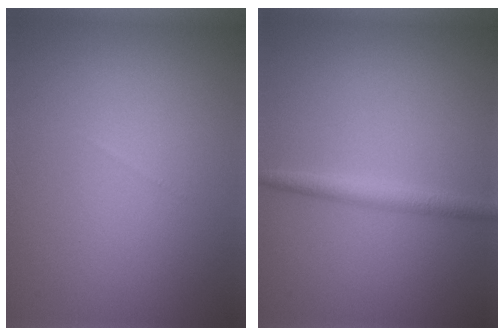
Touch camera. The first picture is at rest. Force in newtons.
{"total": 2.0, "press": 2.0, "slide": 0.0}